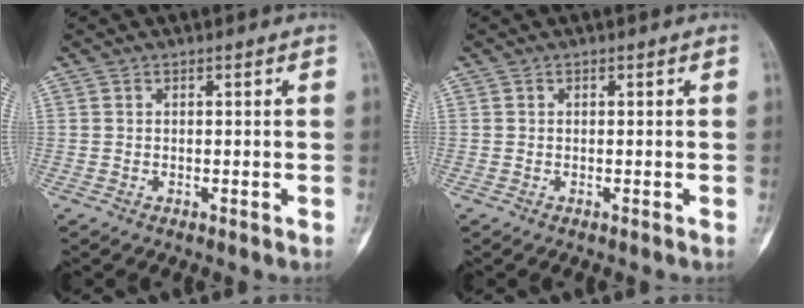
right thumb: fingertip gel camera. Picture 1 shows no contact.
{"total": 0.0}